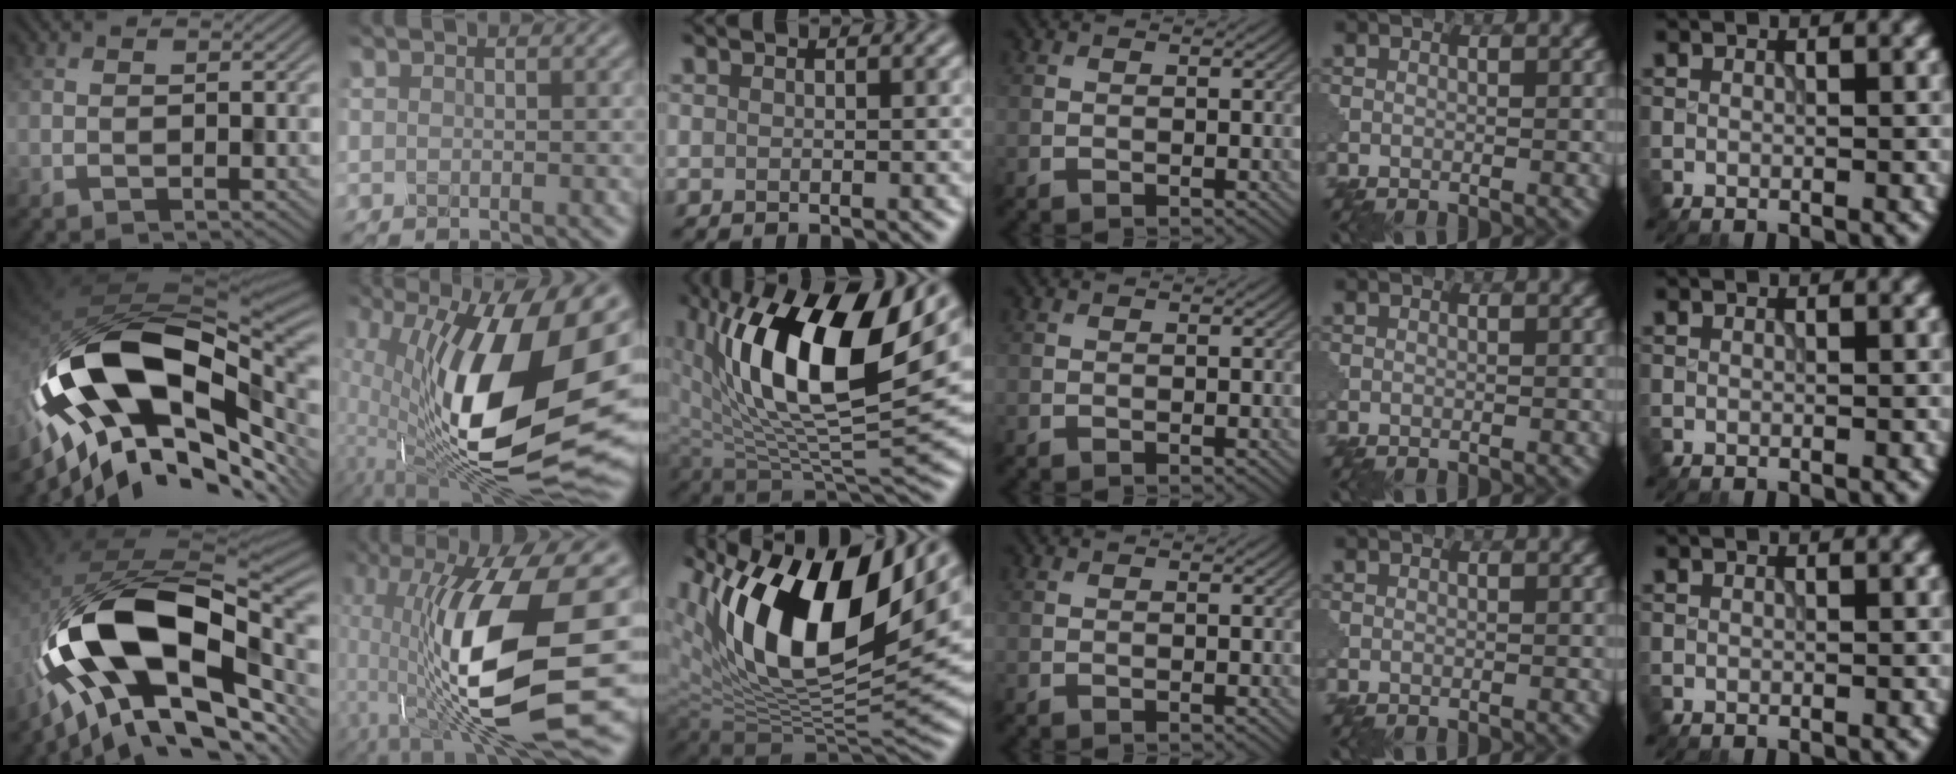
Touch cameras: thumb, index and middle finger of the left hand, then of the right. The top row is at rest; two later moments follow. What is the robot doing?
{"motion": "shake", "object": "medicine bottle"}